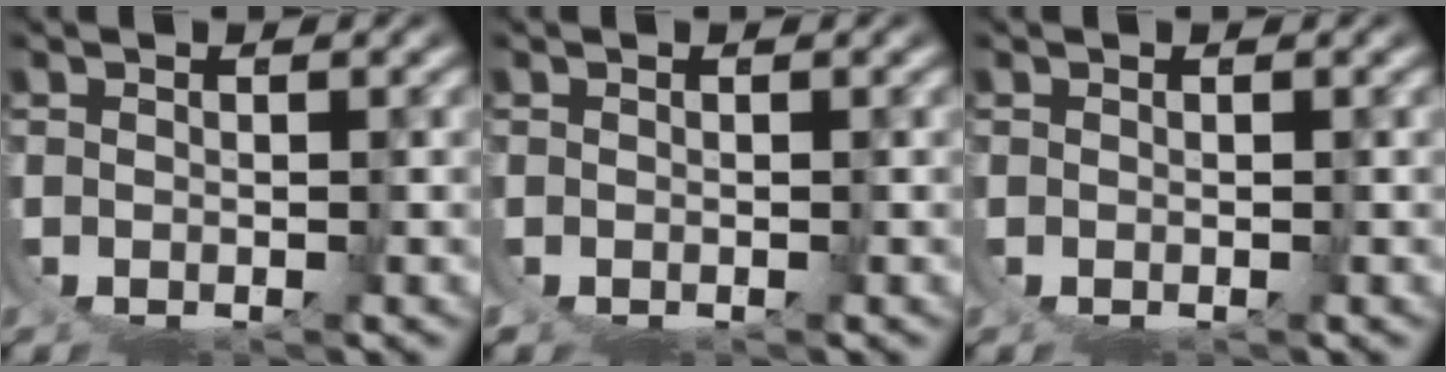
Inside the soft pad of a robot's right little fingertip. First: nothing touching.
{"total": 0.0}
{"total": 0.0}